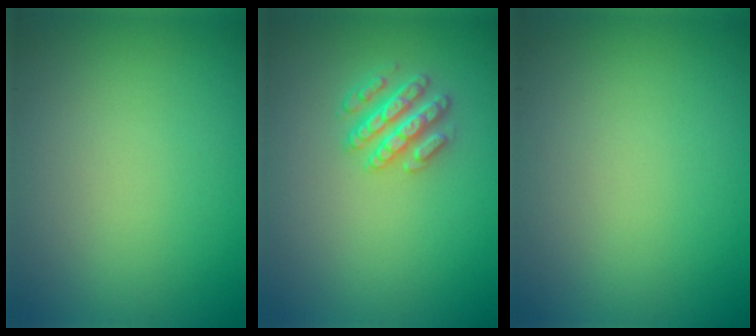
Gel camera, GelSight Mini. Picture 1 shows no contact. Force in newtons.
{"total": 2.9, "press": 2.9, "slide": 0.7}
{"total": 0.0}